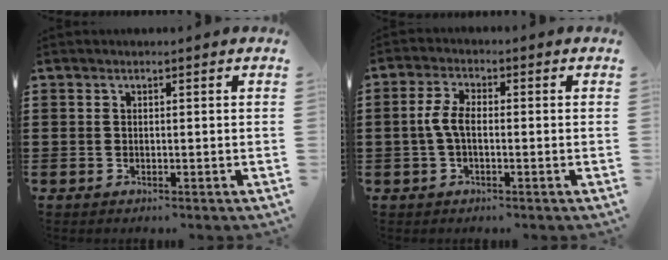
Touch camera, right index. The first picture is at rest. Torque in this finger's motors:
{"motor_torque": [0.79, -0.39, 0.21, 0.12]}